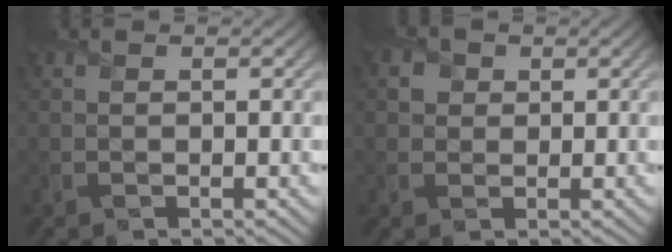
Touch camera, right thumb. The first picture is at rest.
{"total": 2.4, "force": [0.8, 2.2, 0.6], "torque": [-0.022, -0.003, 0.012]}